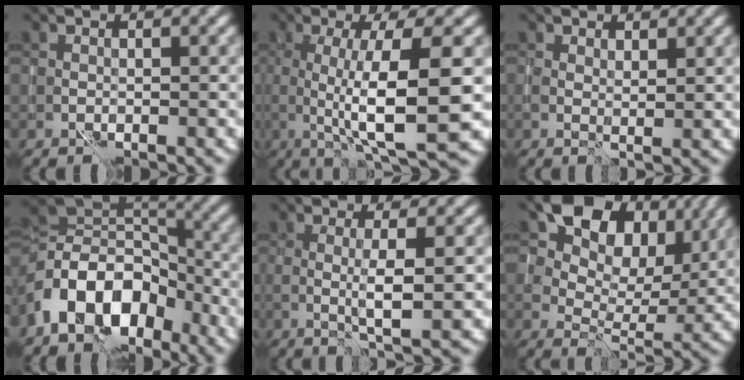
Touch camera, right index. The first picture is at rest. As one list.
[{"total": 9.6, "force": [-0.4, 2.1, 9.4], "torque": [-0.134, -0.004, -0.002]}, {"total": 1.6, "force": [1.0, 0.8, 1.0], "torque": [-0.017, -0.001, 0.019]}, {"total": 11.6, "force": [-5.2, 7.5, 7.1], "torque": [-0.131, 0.009, -0.103]}, {"total": 3.4, "force": [0.0, 0.4, 3.4], "torque": [-0.059, -0.003, 0.000]}, {"total": 12.7, "force": [6.3, 7.9, 7.5], "torque": [-0.128, 0.015, 0.096]}]